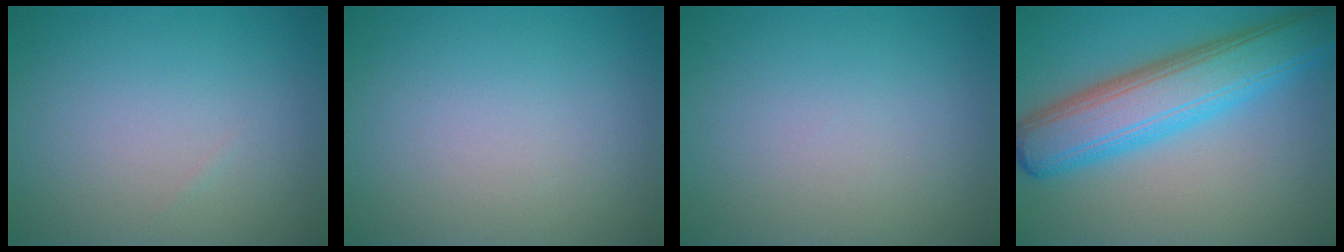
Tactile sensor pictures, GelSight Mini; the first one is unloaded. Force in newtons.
{"total": 0.0}
{"total": 0.0}
{"total": 8.3, "press": 8.3, "slide": 0.2}